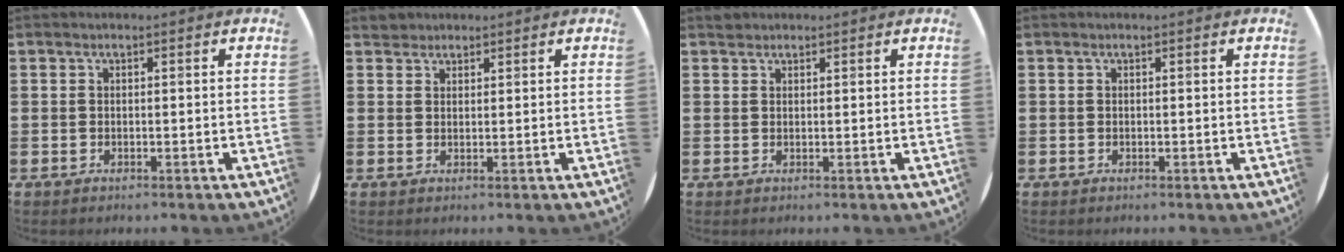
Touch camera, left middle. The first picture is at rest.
{"total": 1.6, "force": [1.5, 0.6, -0.2], "torque": [0.011, 0.001, 0.028]}
{"total": 0.8, "force": [0.7, 0.3, -0.1], "torque": [0.002, 0.003, 0.014]}
{"total": 0.0}